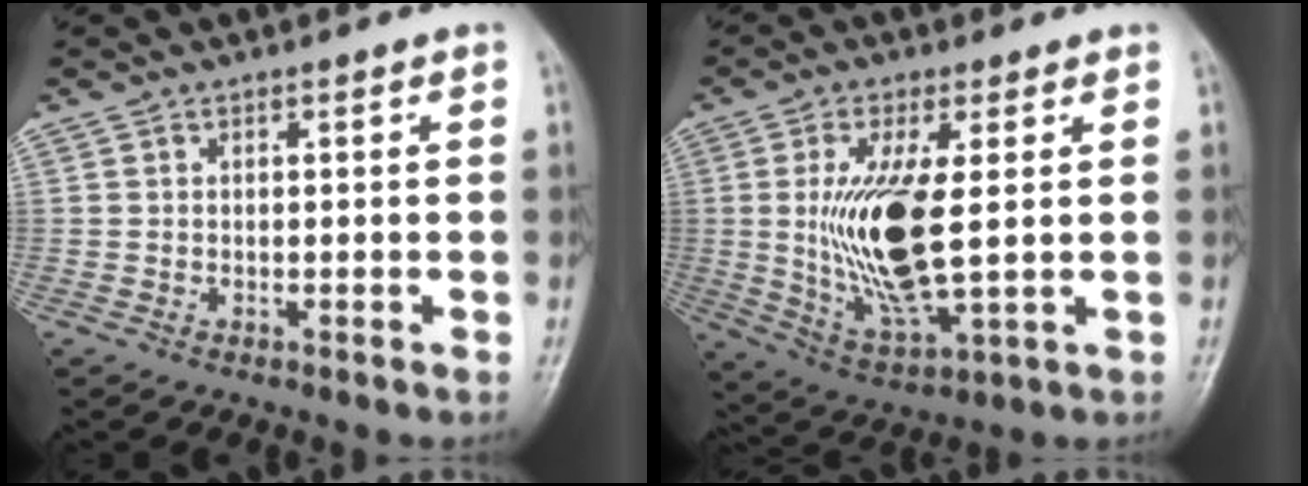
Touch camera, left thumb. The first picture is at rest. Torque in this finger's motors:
{"motor_torque": [2.55, 2.45, 2.24, -0.52, 0.55]}